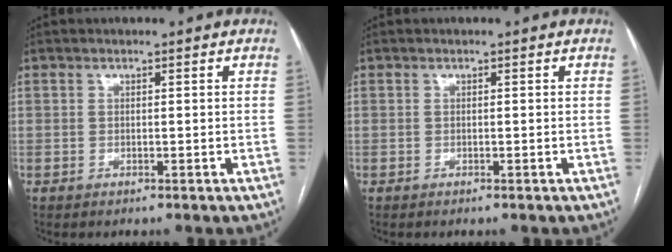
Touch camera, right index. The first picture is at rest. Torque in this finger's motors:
{"motor_torque": [0.16, 0.00, 0.00, 0.01]}